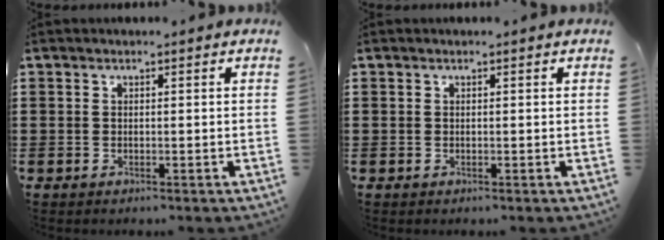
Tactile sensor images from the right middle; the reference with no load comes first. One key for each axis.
{"total": 0.0}